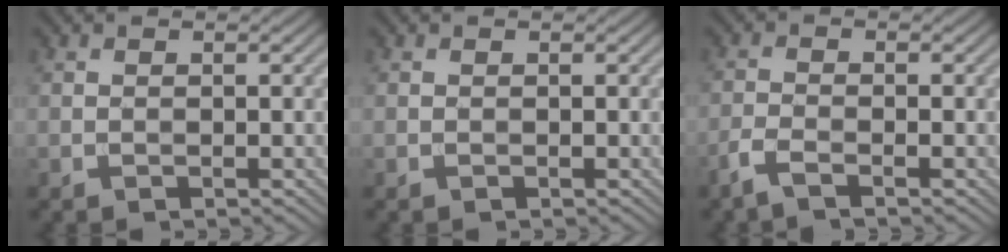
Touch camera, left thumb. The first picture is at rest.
{"total": 0.0}
{"total": 2.6, "force": [-1.9, 0.4, 1.7], "torque": [-0.042, -0.005, -0.050]}